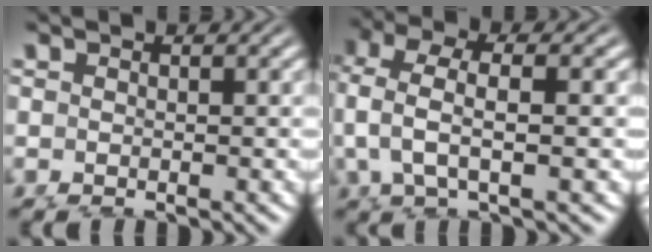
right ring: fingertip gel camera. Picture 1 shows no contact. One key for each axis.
{"total": 5.1, "fx": 2.7, "fy": 2.4, "fz": 3.6, "tx": -0.087, "ty": 0.008, "tz": 0.042}